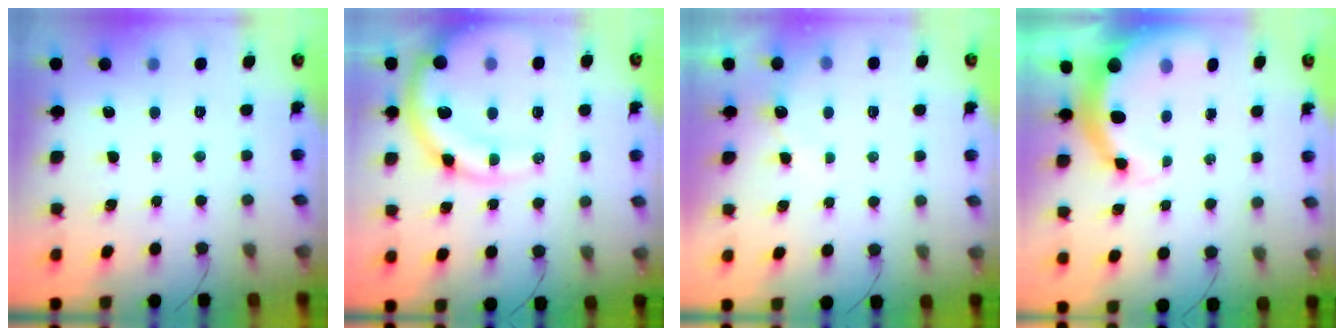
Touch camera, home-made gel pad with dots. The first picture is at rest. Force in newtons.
{"total": 15.3, "press": 14.8, "slide": 3.8}
{"total": 5.7, "press": 5.6, "slide": 1.3}
{"total": 6.7, "press": 6.6, "slide": 1.2}